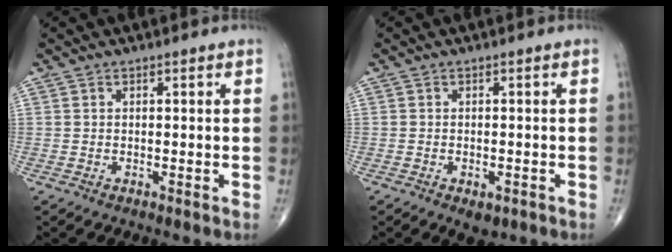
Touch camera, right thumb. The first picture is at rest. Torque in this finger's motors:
{"motor_torque": [0.18, 0.39, -0.06, -0.07, 0.03]}